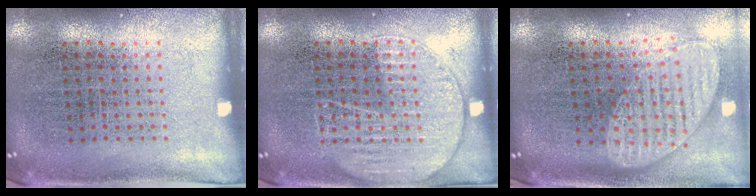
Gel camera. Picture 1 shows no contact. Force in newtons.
{"total": 2.4, "press": 2.4, "slide": 0.2}
{"total": 1.8, "press": 1.5, "slide": 1.0}